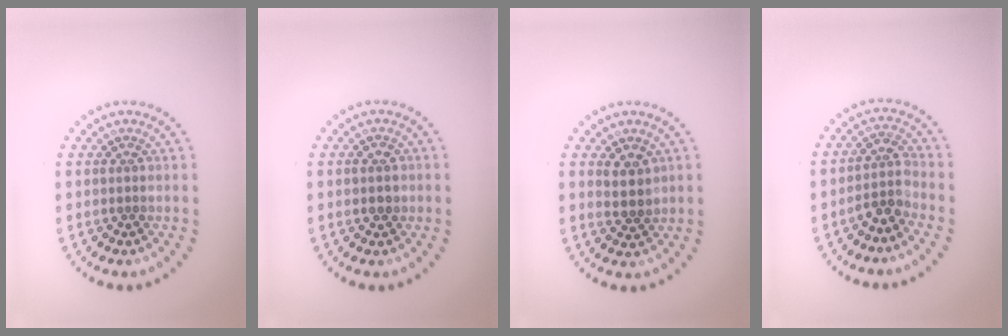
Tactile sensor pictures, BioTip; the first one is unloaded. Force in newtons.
{"total": 1.3, "press": 1.3, "slide": 0.3}
{"total": 2.3, "press": 2.0, "slide": 1.2}
{"total": 2.6, "press": 2.1, "slide": 1.6}